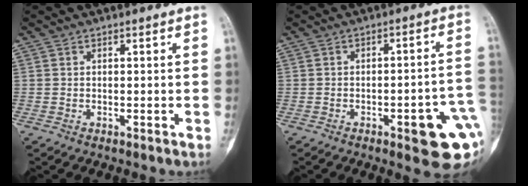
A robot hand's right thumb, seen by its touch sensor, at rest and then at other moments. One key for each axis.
{"total": 12.9, "fx": -4.2, "fy": 3.7, "fz": 11.6, "tx": -0.114, "ty": 0.025, "tz": -0.040}